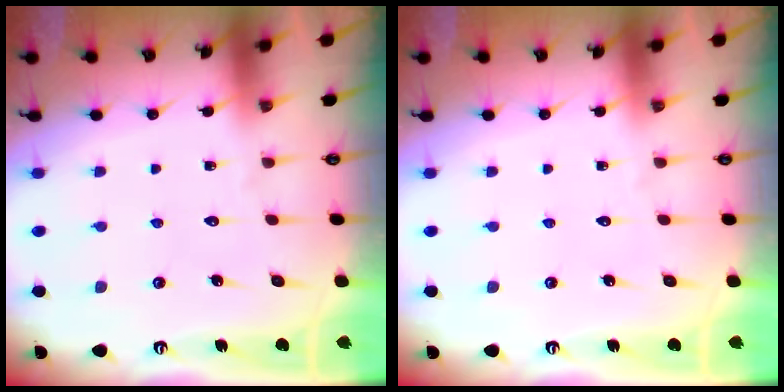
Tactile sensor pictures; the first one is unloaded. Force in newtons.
{"total": 0.0}